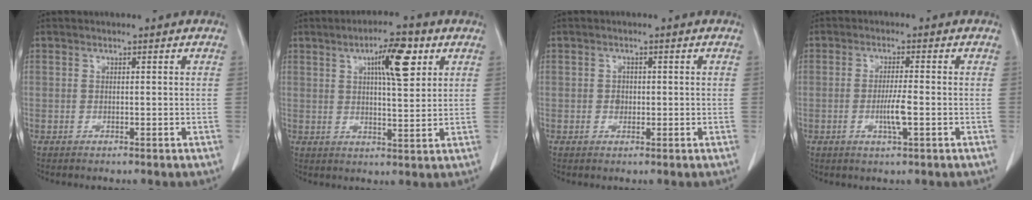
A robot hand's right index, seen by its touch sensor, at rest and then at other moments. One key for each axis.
{"total": 8.2, "fx": 3.5, "fy": 1.8, "fz": 7.2, "tx": -0.118, "ty": 0.008, "tz": 0.055}
{"total": 1.3, "fx": -0.3, "fy": 1.1, "fz": 0.6, "tx": -0.009, "ty": 0.004, "tz": -0.003}
{"total": 3.9, "fx": -1.1, "fy": 0.0, "fz": 3.7, "tx": -0.072, "ty": -0.005, "tz": -0.021}